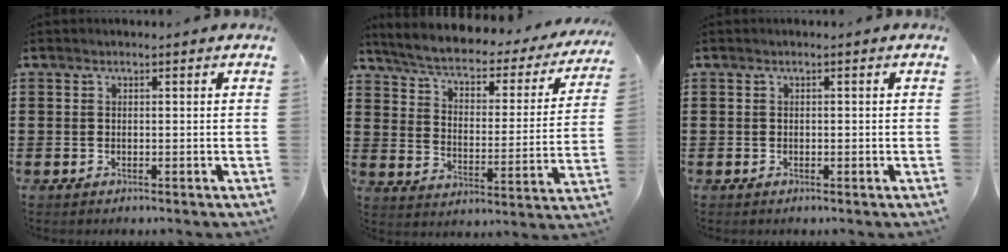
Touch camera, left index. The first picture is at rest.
{"total": 3.9, "force": [2.9, 1.0, 2.3], "torque": [-0.062, -0.026, 0.040]}
{"total": 0.0}